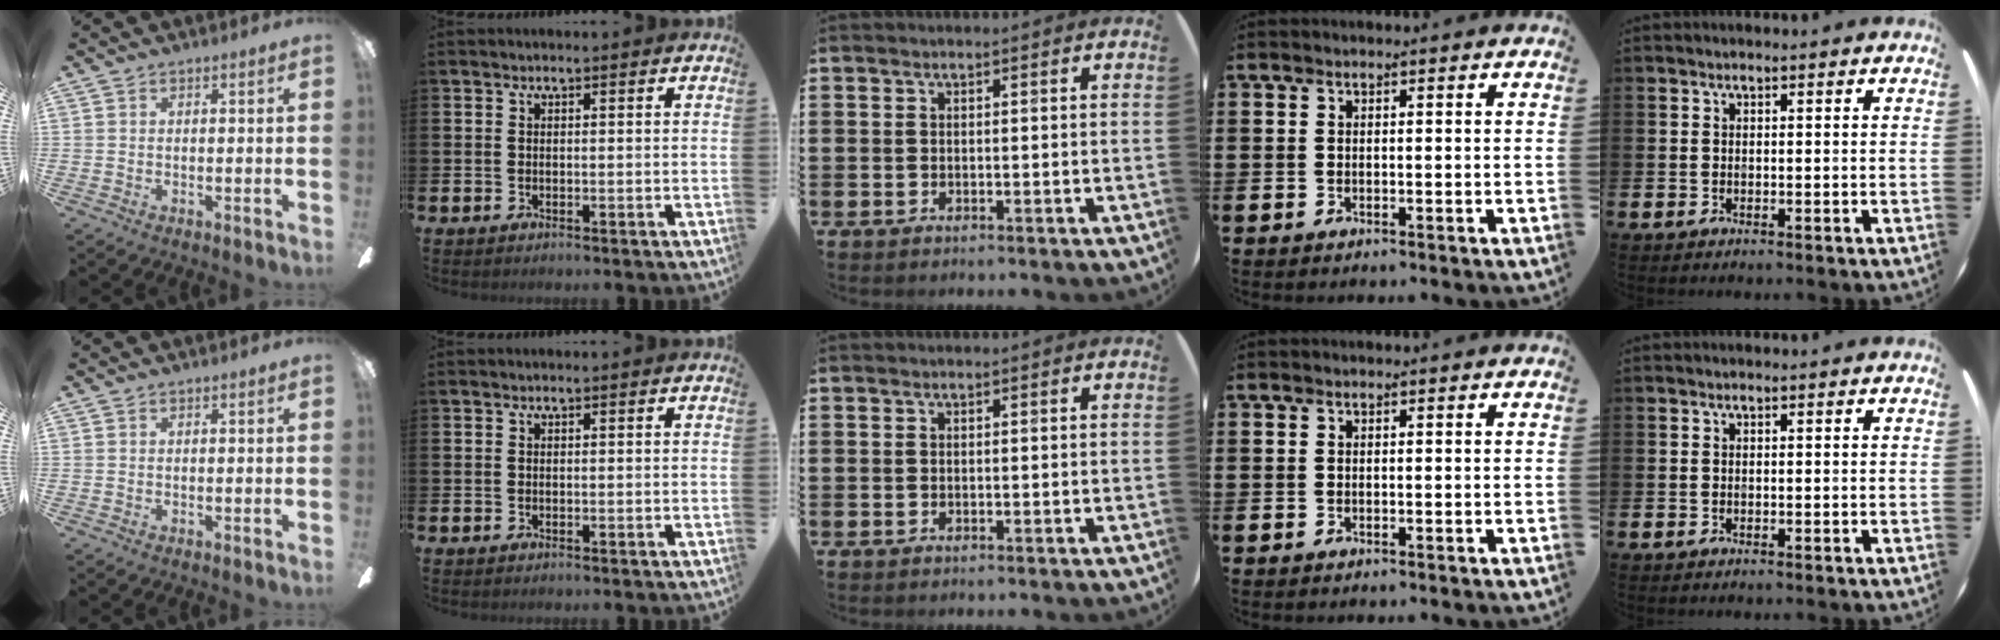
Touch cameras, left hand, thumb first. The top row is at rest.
{}